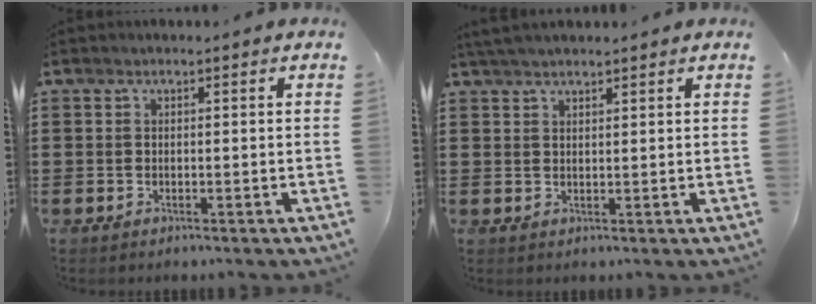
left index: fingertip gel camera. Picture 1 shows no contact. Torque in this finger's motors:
{"motor_torque": [1.55, 0.58, 0.43, 0.09]}